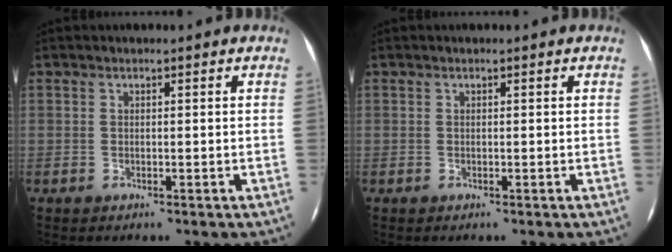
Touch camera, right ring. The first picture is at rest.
{"total": 0.0}